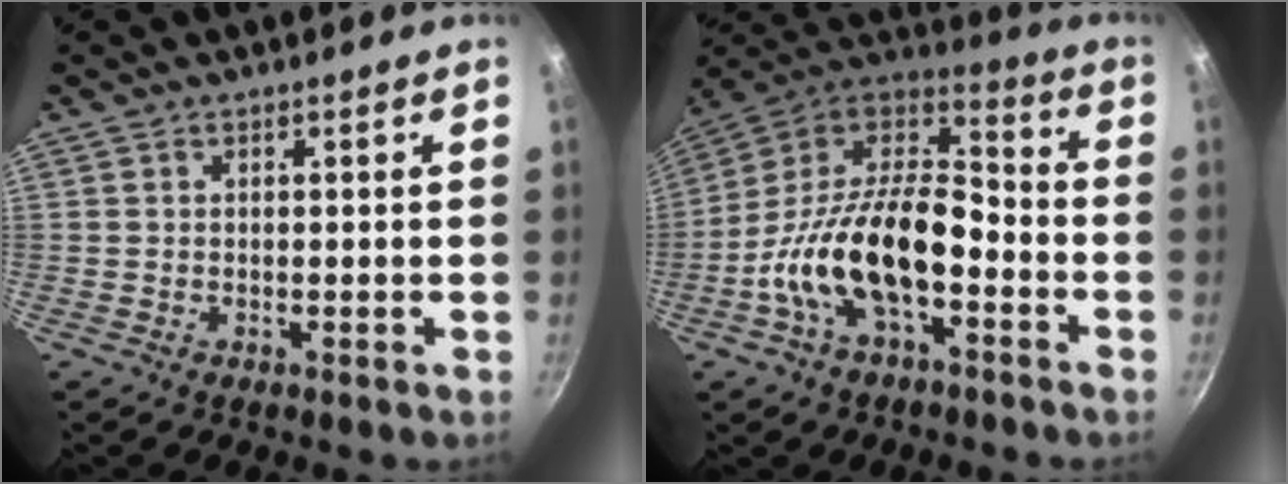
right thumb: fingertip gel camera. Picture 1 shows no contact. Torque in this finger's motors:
{"motor_torque": [0.21, 0.72, 1.71, -1.06, 0.21]}